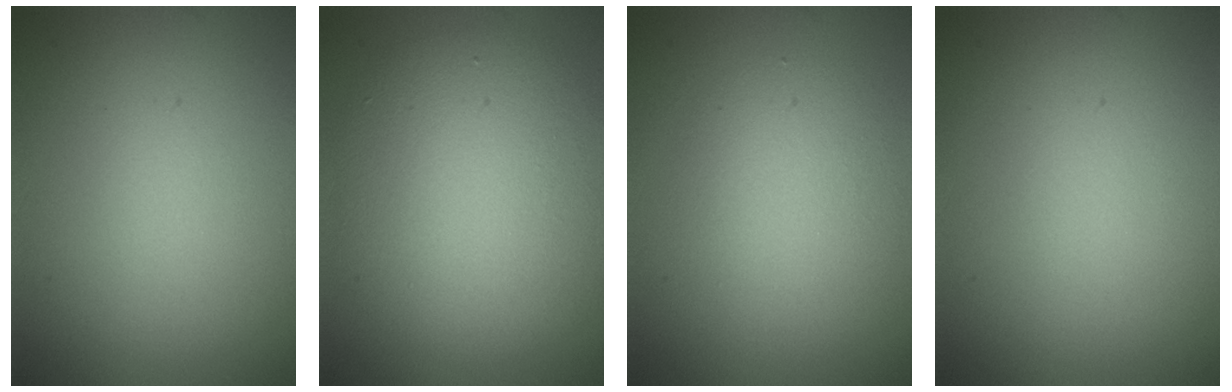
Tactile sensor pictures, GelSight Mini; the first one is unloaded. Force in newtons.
{"total": 9.0, "press": 9.0, "slide": 0.2}
{"total": 3.0, "press": 3.0, "slide": 0.2}
{"total": 0.0}